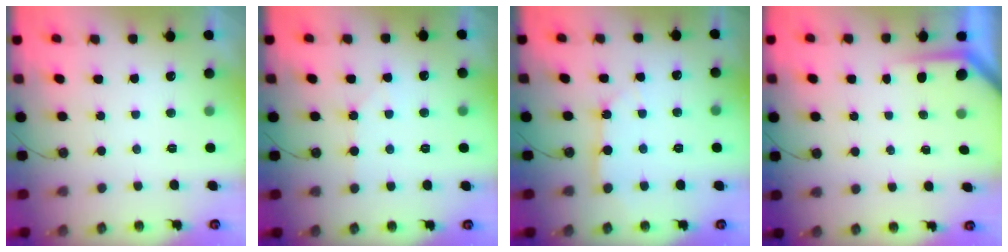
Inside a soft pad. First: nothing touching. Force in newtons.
{"total": 5.4, "press": 5.4, "slide": 1.0}
{"total": 3.0, "press": 3.0, "slide": 0.1}
{"total": 2.7, "press": 2.7, "slide": 0.4}